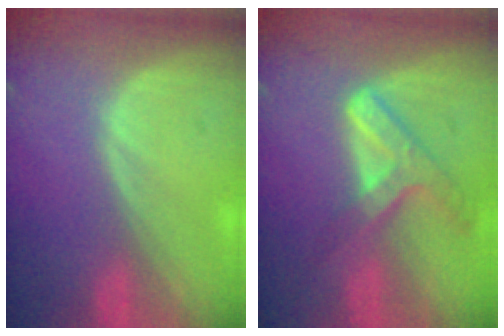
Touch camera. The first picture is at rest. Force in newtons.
{"total": 7.3, "press": 6.2, "slide": 3.9}